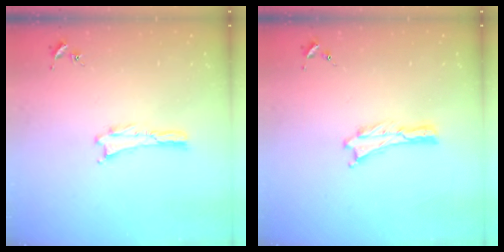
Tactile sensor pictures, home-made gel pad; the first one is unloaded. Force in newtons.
{"total": 0.0}